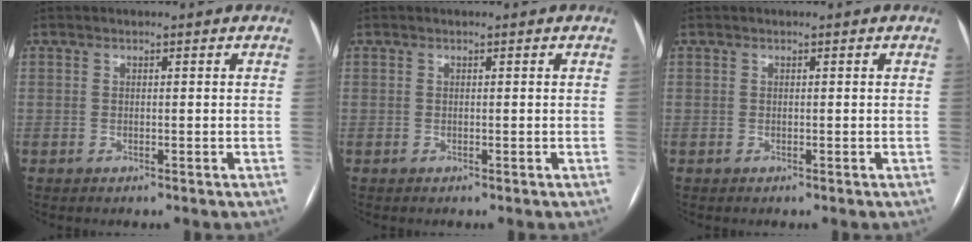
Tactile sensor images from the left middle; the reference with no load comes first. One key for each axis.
{"total": 0.0}
{"total": 0.0}